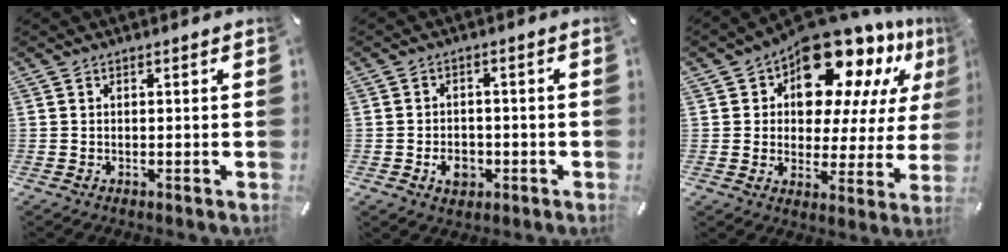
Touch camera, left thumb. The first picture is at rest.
{"total": 5.5, "force": [-2.0, 4.1, 3.0], "torque": [-0.054, 0.003, -0.037]}
{"total": 17.7, "force": [13.1, 8.9, 7.9], "torque": [-0.129, -0.101, 0.225]}